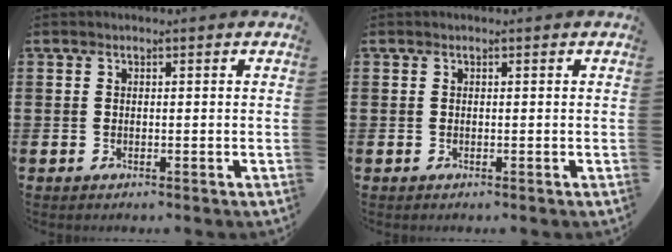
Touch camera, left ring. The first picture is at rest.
{"total": 0.0}